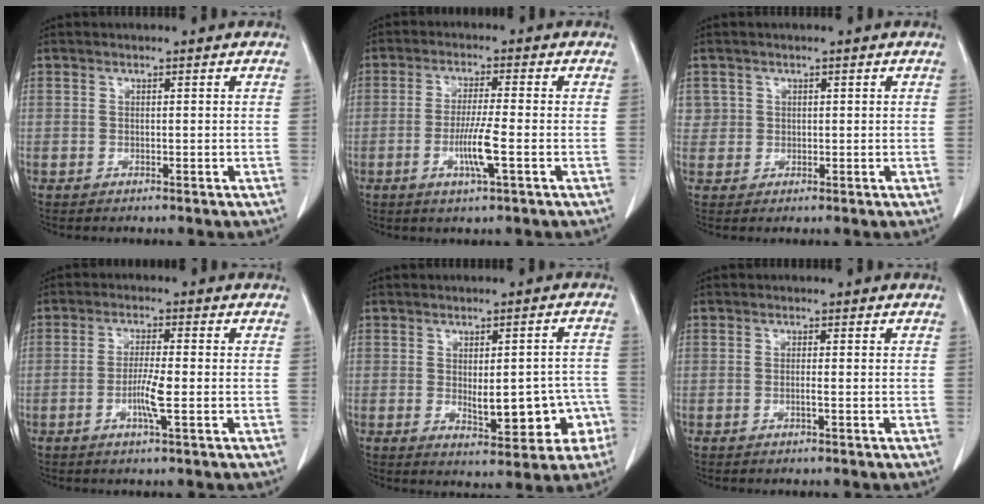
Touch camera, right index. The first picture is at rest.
{"total": 5.9, "force": [-1.8, -0.2, 5.6], "torque": [-0.107, -0.011, -0.034]}
{"total": 1.9, "force": [0.7, 1.7, -0.1], "torque": [0.019, 0.001, 0.007]}
{"total": 4.5, "force": [-1.3, 0.0, 4.3], "torque": [-0.084, -0.006, -0.026]}
{"total": 9.9, "force": [-2.4, 4.2, 8.6], "torque": [-0.101, 0.021, -0.016]}
{"total": 0.8, "force": [-0.3, -0.1, 0.7], "torque": [-0.014, 0.001, -0.006]}